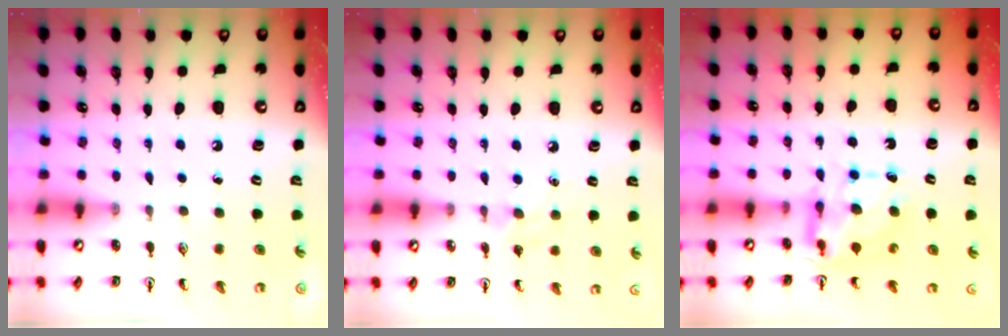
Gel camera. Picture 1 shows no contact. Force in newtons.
{"total": 5.2, "press": 5.1, "slide": 0.9}
{"total": 8.4, "press": 8.4, "slide": 0.6}